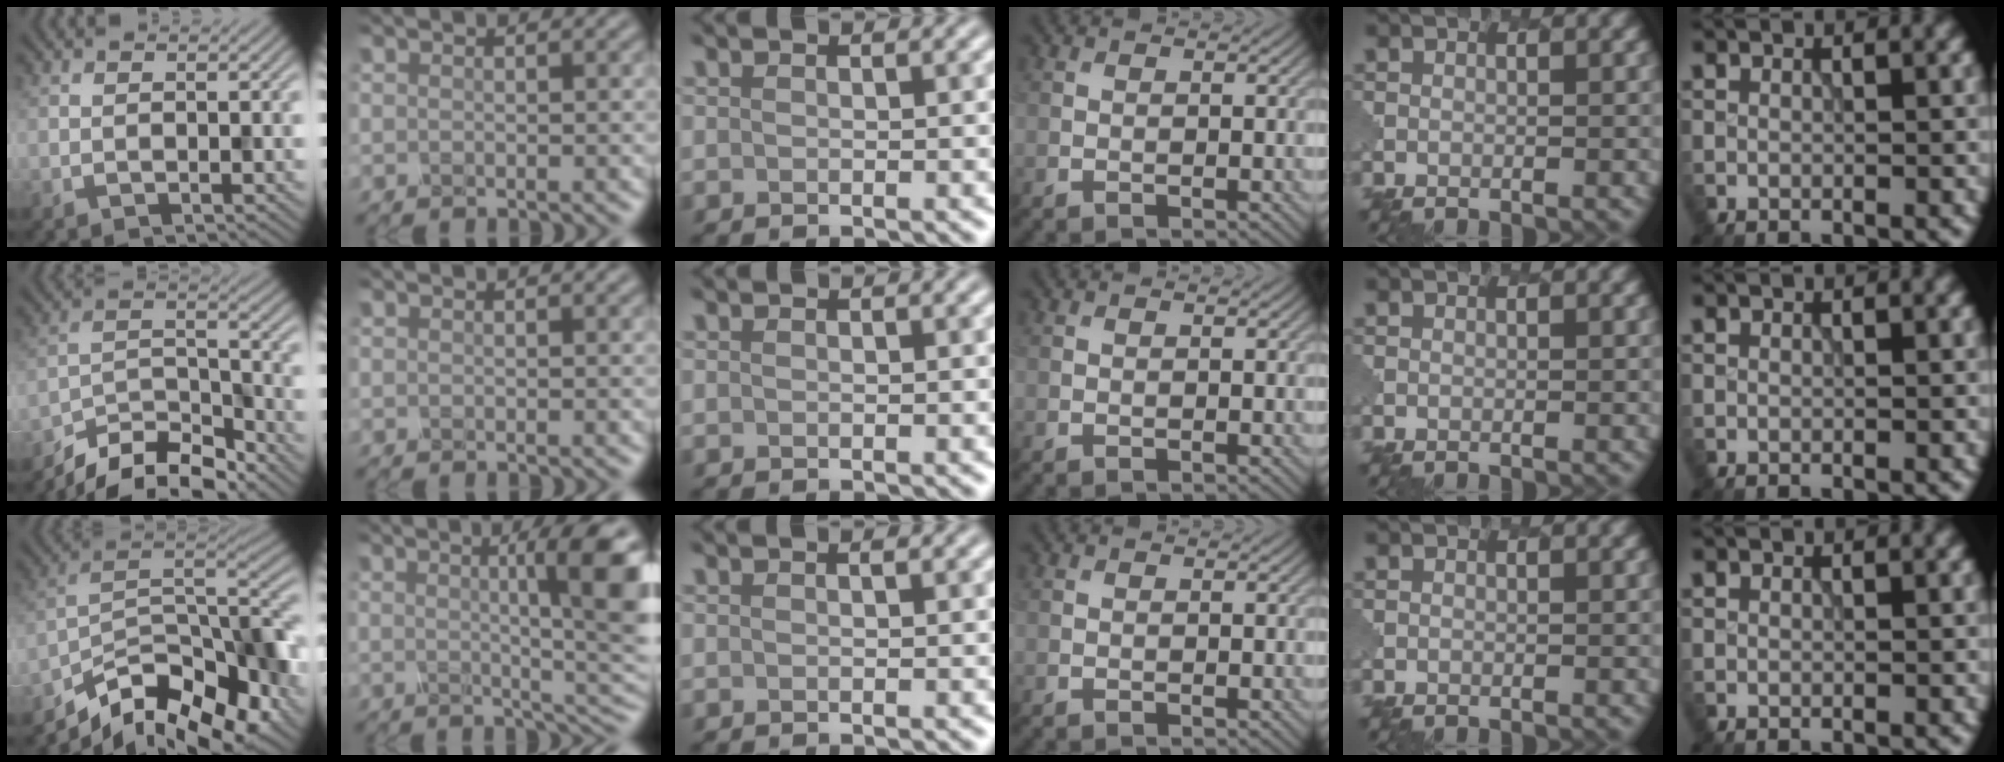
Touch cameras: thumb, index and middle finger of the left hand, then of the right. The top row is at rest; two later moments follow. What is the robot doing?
{"motion": "twist", "object": "rubiks cube"}